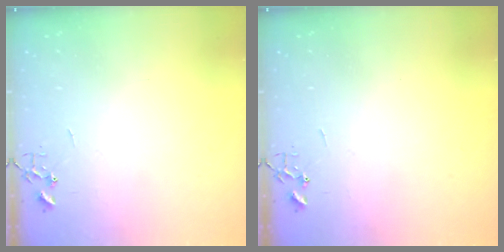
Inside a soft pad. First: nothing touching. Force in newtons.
{"total": 0.0}